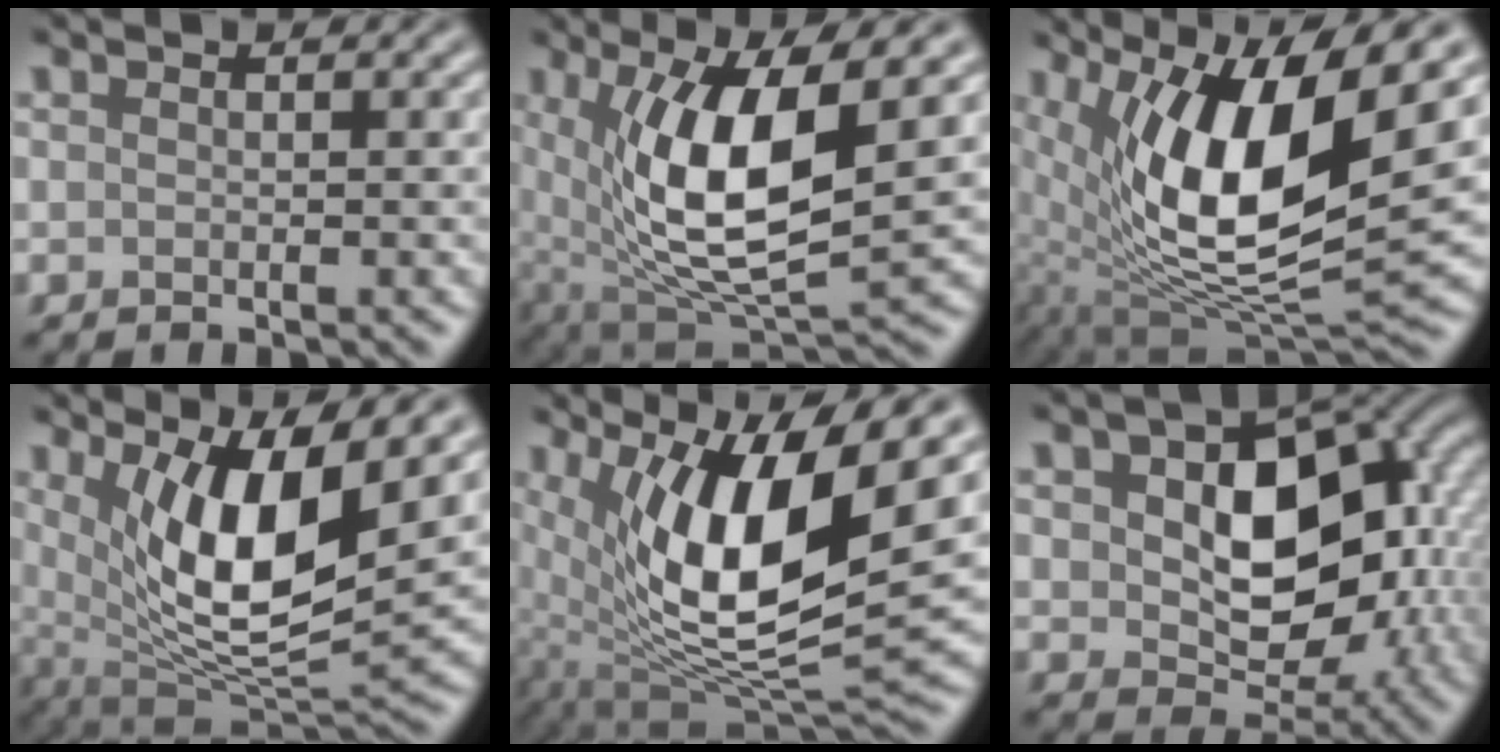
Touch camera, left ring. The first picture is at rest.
{"total": 10.4, "force": [1.9, 3.7, 9.6], "torque": [-0.175, -0.010, 0.037]}
{"total": 13.3, "force": [3.4, 4.5, 12.0], "torque": [-0.216, -0.010, 0.065]}
{"total": 9.7, "force": [3.2, 3.1, 8.6], "torque": [-0.146, -0.020, 0.062]}
{"total": 13.3, "force": [3.4, 4.3, 12.1], "torque": [-0.217, -0.012, 0.067]}
{"total": 11.9, "force": [1.0, 7.7, 9.1], "torque": [-0.122, -0.006, 0.025]}